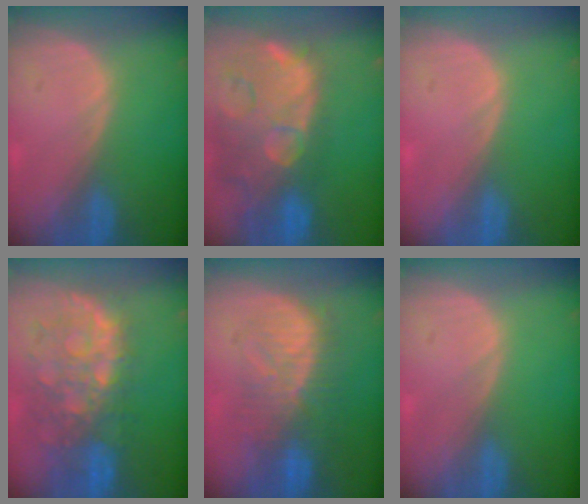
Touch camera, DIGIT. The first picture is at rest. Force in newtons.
{"total": 14.9, "press": 11.9, "slide": 9.0}
{"total": 0.0}
{"total": 10.8, "press": 9.5, "slide": 5.0}
{"total": 9.1, "press": 8.7, "slide": 2.7}
{"total": 0.0}